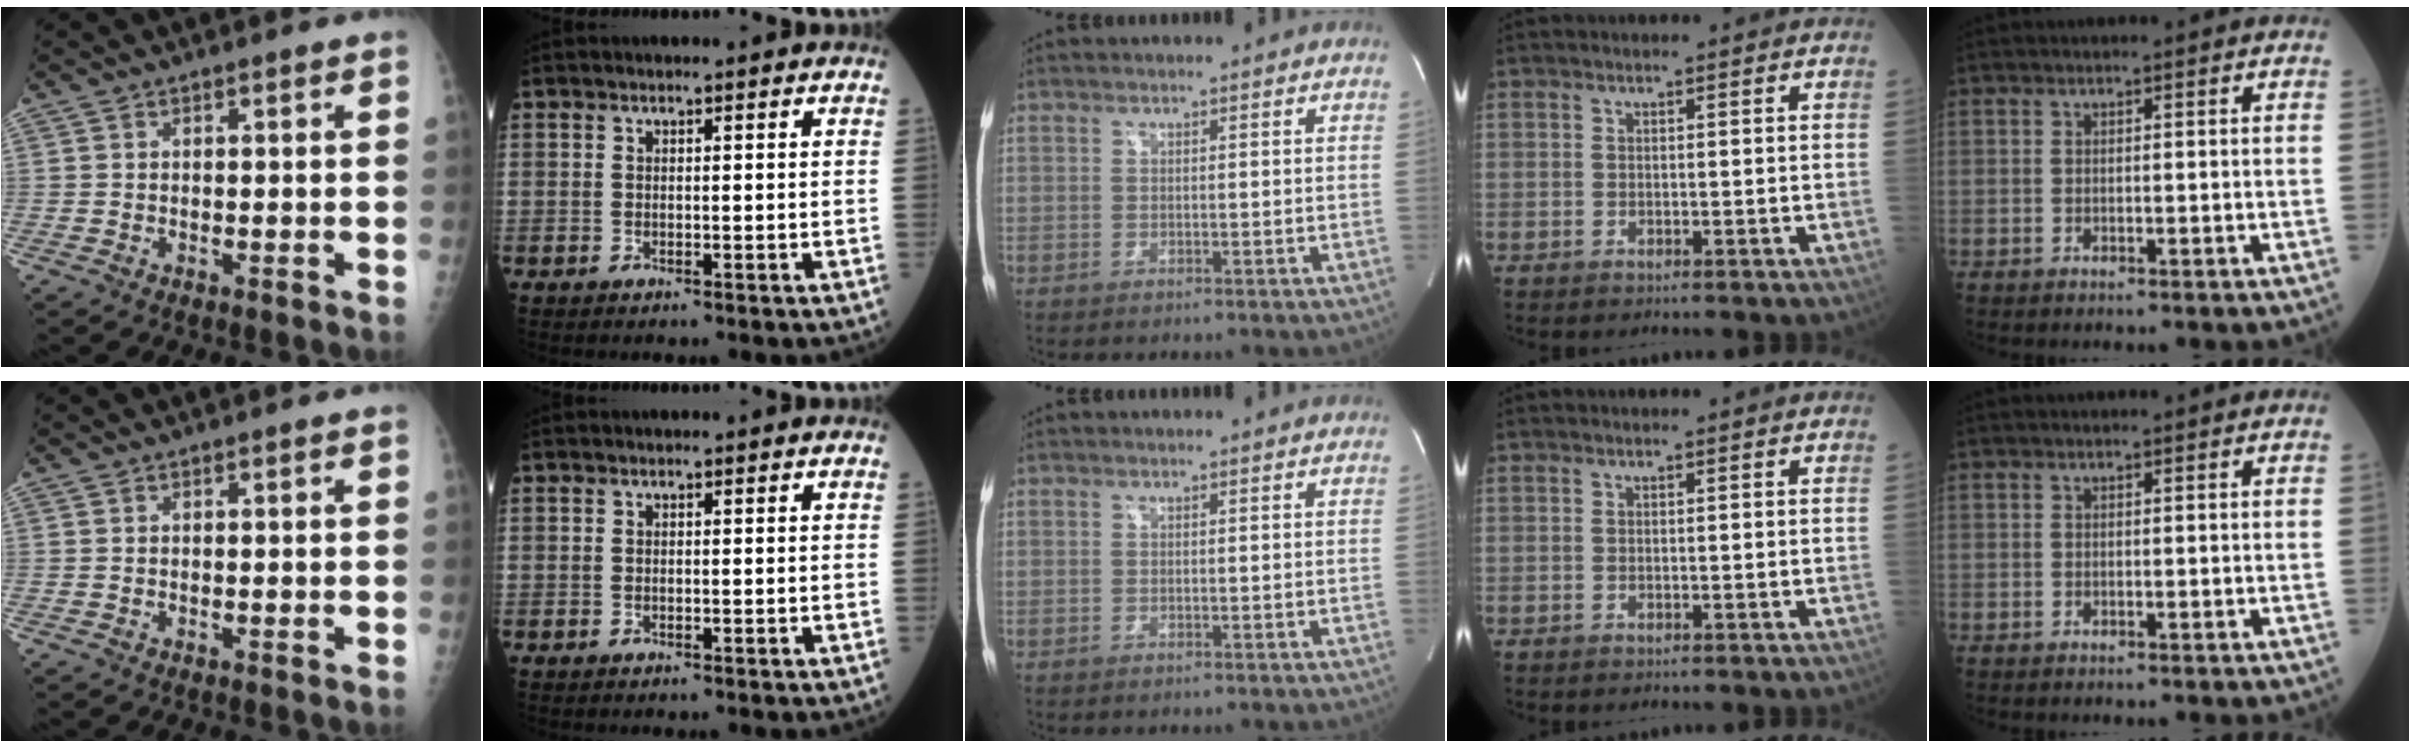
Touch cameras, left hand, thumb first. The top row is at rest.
{}